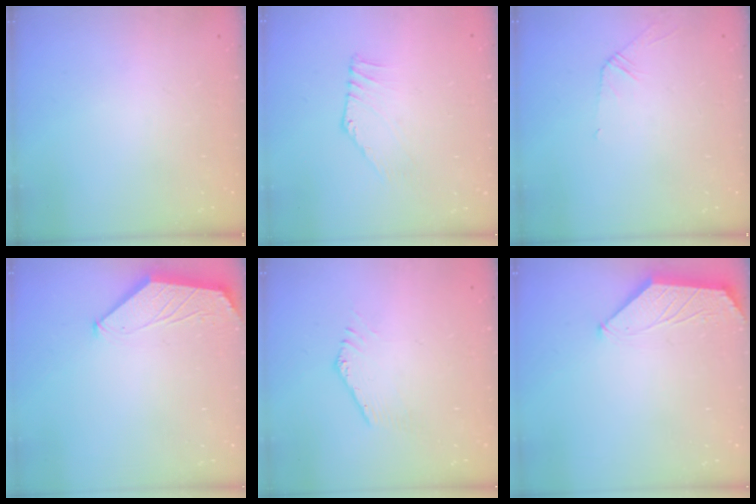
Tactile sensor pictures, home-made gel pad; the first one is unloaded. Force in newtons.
{"total": 2.5, "press": 2.5, "slide": 0.1}
{"total": 5.1, "press": 5.0, "slide": 0.7}
{"total": 1.5, "press": 1.5, "slide": 0.4}
{"total": 1.5, "press": 1.5, "slide": 0.4}
{"total": 1.4, "press": 1.4, "slide": 0.2}